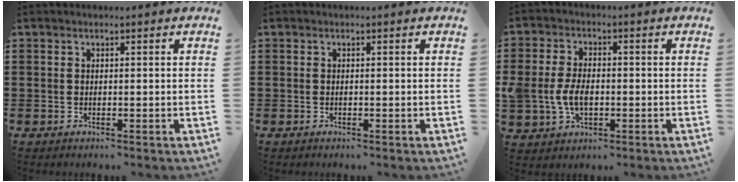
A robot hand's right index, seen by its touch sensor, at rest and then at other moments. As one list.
[{"total": 0.0}, {"total": 5.5, "force": [-0.8, 3.6, 4.1], "torque": [-0.097, 0.001, -0.019]}]